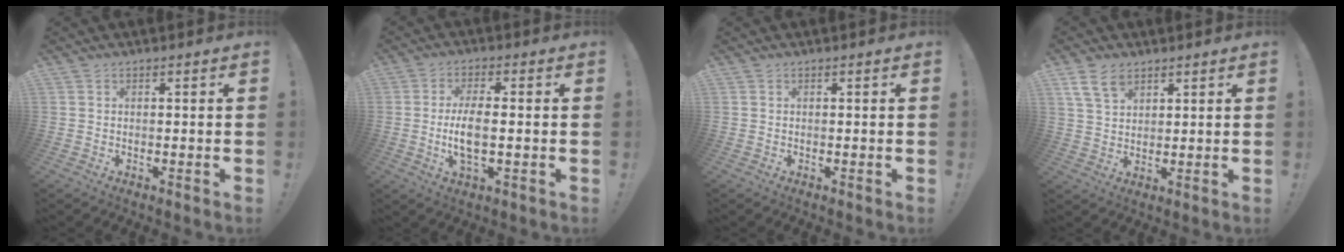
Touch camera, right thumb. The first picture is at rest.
{"total": 8.1, "force": [-0.6, 2.6, 7.6], "torque": [-0.149, -0.008, -0.014]}
{"total": 0.0}
{"total": 7.3, "force": [4.5, 4.2, 3.9], "torque": [-0.073, -0.010, 0.089]}